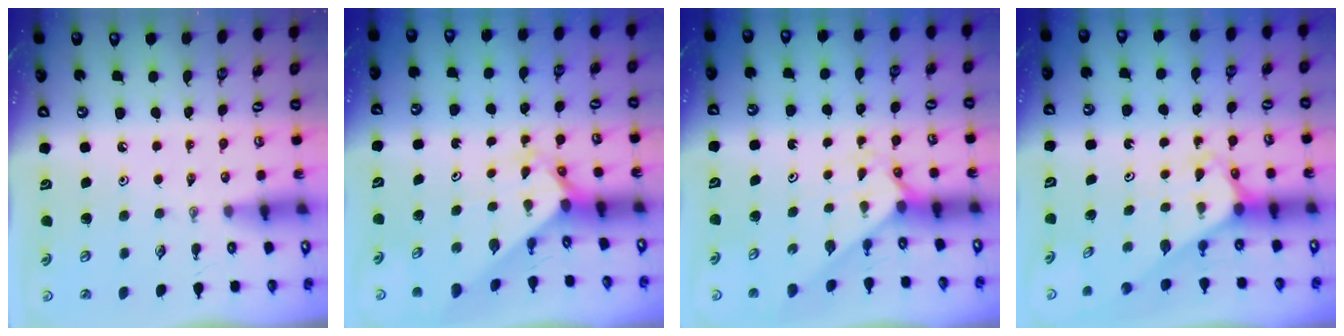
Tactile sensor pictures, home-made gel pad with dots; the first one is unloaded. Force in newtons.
{"total": 2.2, "press": 2.2, "slide": 0.2}
{"total": 2.3, "press": 2.3, "slide": 0.2}
{"total": 2.7, "press": 2.7, "slide": 0.2}